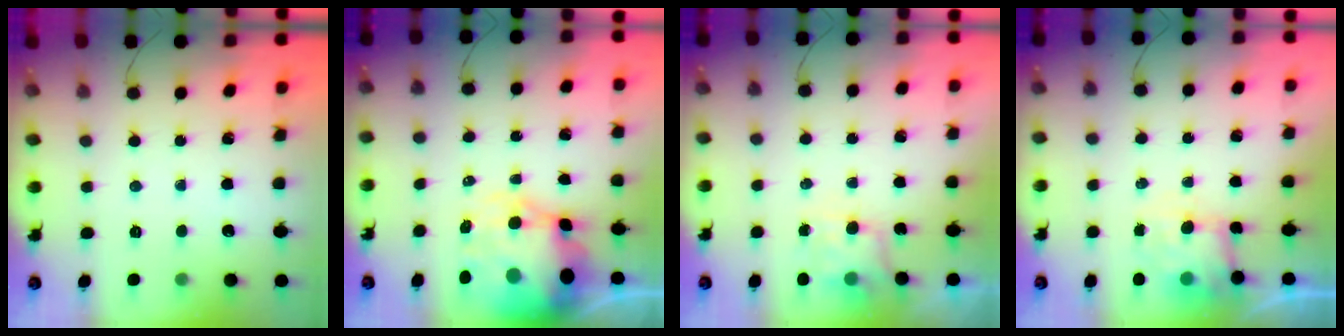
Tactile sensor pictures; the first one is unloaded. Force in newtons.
{"total": 15.2, "press": 14.7, "slide": 4.0}
{"total": 4.9, "press": 4.9, "slide": 0.6}
{"total": 6.5, "press": 6.4, "slide": 1.0}